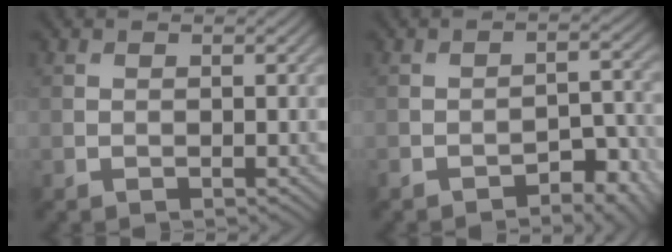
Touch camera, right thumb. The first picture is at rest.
{"total": 5.0, "force": [-3.4, 1.9, 3.1], "torque": [-0.039, 0.005, -0.049]}